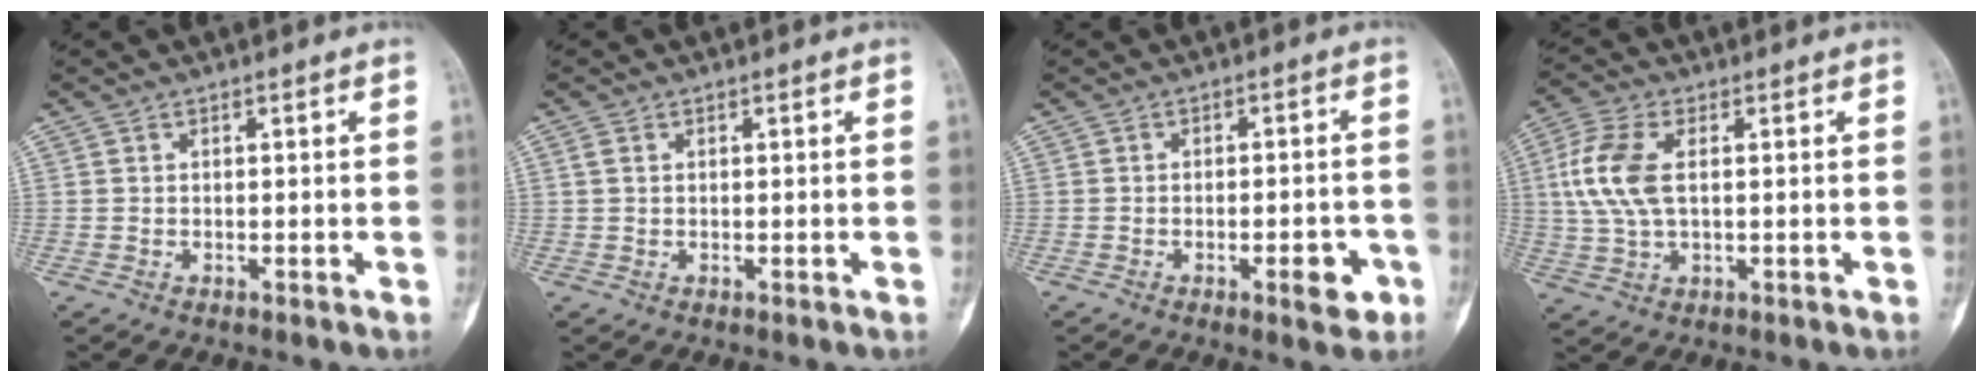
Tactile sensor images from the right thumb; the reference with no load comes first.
{"total": 1.3, "force": [0.5, 0.8, 0.9], "torque": [-0.022, 0.004, 0.012]}
{"total": 5.9, "force": [-2.6, 2.2, 4.8], "torque": [-0.052, 0.016, -0.030]}
{"total": 9.8, "force": [1.5, 5.2, 8.1], "torque": [-0.194, 0.008, 0.030]}